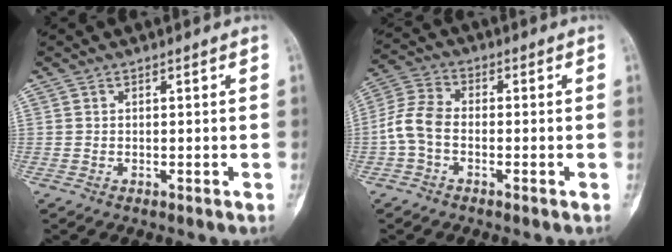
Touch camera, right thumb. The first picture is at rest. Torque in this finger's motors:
{"motor_torque": [0.03, 0.03, 0.12, -0.12, 0.05]}